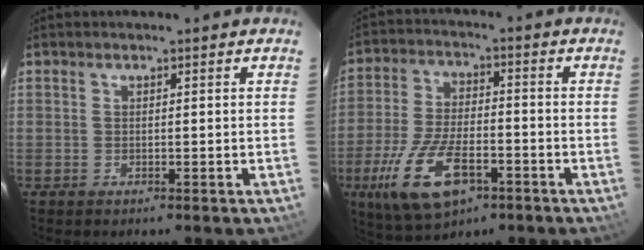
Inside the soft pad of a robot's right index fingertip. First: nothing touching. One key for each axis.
{"total": 14.6, "fx": -6.9, "fy": 6.3, "fz": 11.3, "tx": -0.244, "ty": -0.022, "tz": -0.121}